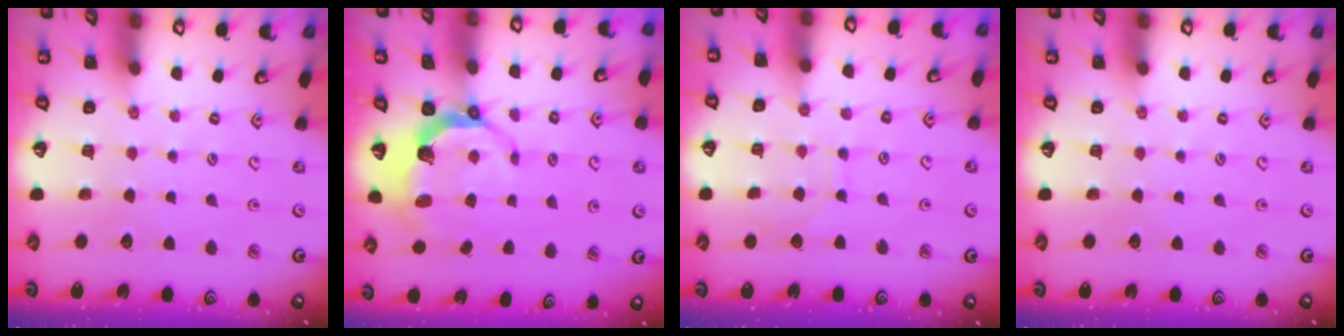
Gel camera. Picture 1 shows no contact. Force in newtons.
{"total": 6.5, "press": 5.0, "slide": 4.2}
{"total": 5.6, "press": 5.5, "slide": 0.5}
{"total": 0.0}